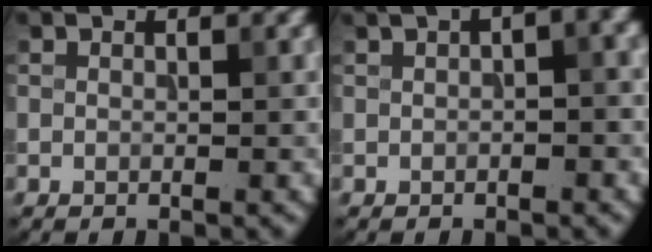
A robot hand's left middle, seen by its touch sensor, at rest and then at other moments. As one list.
[{"total": 4.8, "force": [2.1, 1.4, 4.1], "torque": [-0.043, 0.018, 0.026]}]